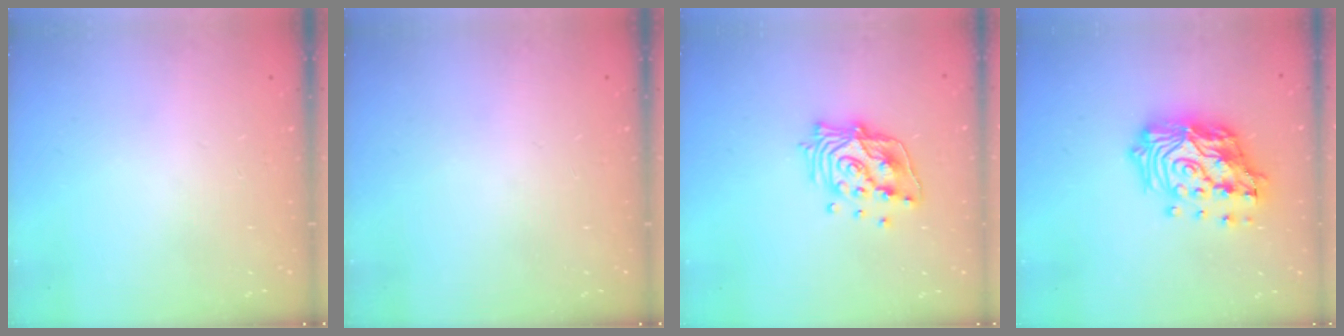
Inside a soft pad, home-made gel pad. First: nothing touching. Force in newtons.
{"total": 0.0}
{"total": 14.7, "press": 14.6, "slide": 1.3}
{"total": 20.6, "press": 20.5, "slide": 2.7}